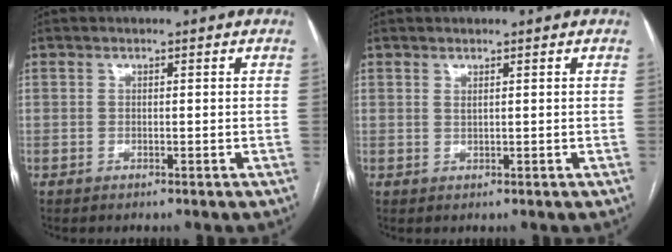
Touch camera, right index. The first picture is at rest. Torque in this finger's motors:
{"motor_torque": [-0.02, -0.11, -0.08, 0.00]}